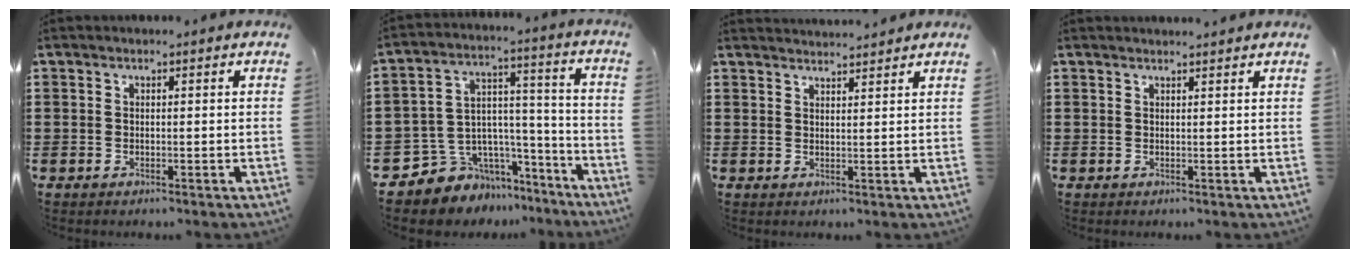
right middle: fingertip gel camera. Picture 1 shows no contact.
{"total": 6.8, "force": [-5.2, 4.4, -0.1], "torque": [-0.029, -0.002, -0.100]}
{"total": 2.2, "force": [2.2, -0.1, 0.0], "torque": [-0.006, 0.001, 0.042]}
{"total": 1.3, "force": [1.2, -0.3, 0.2], "torque": [-0.004, -0.002, 0.023]}